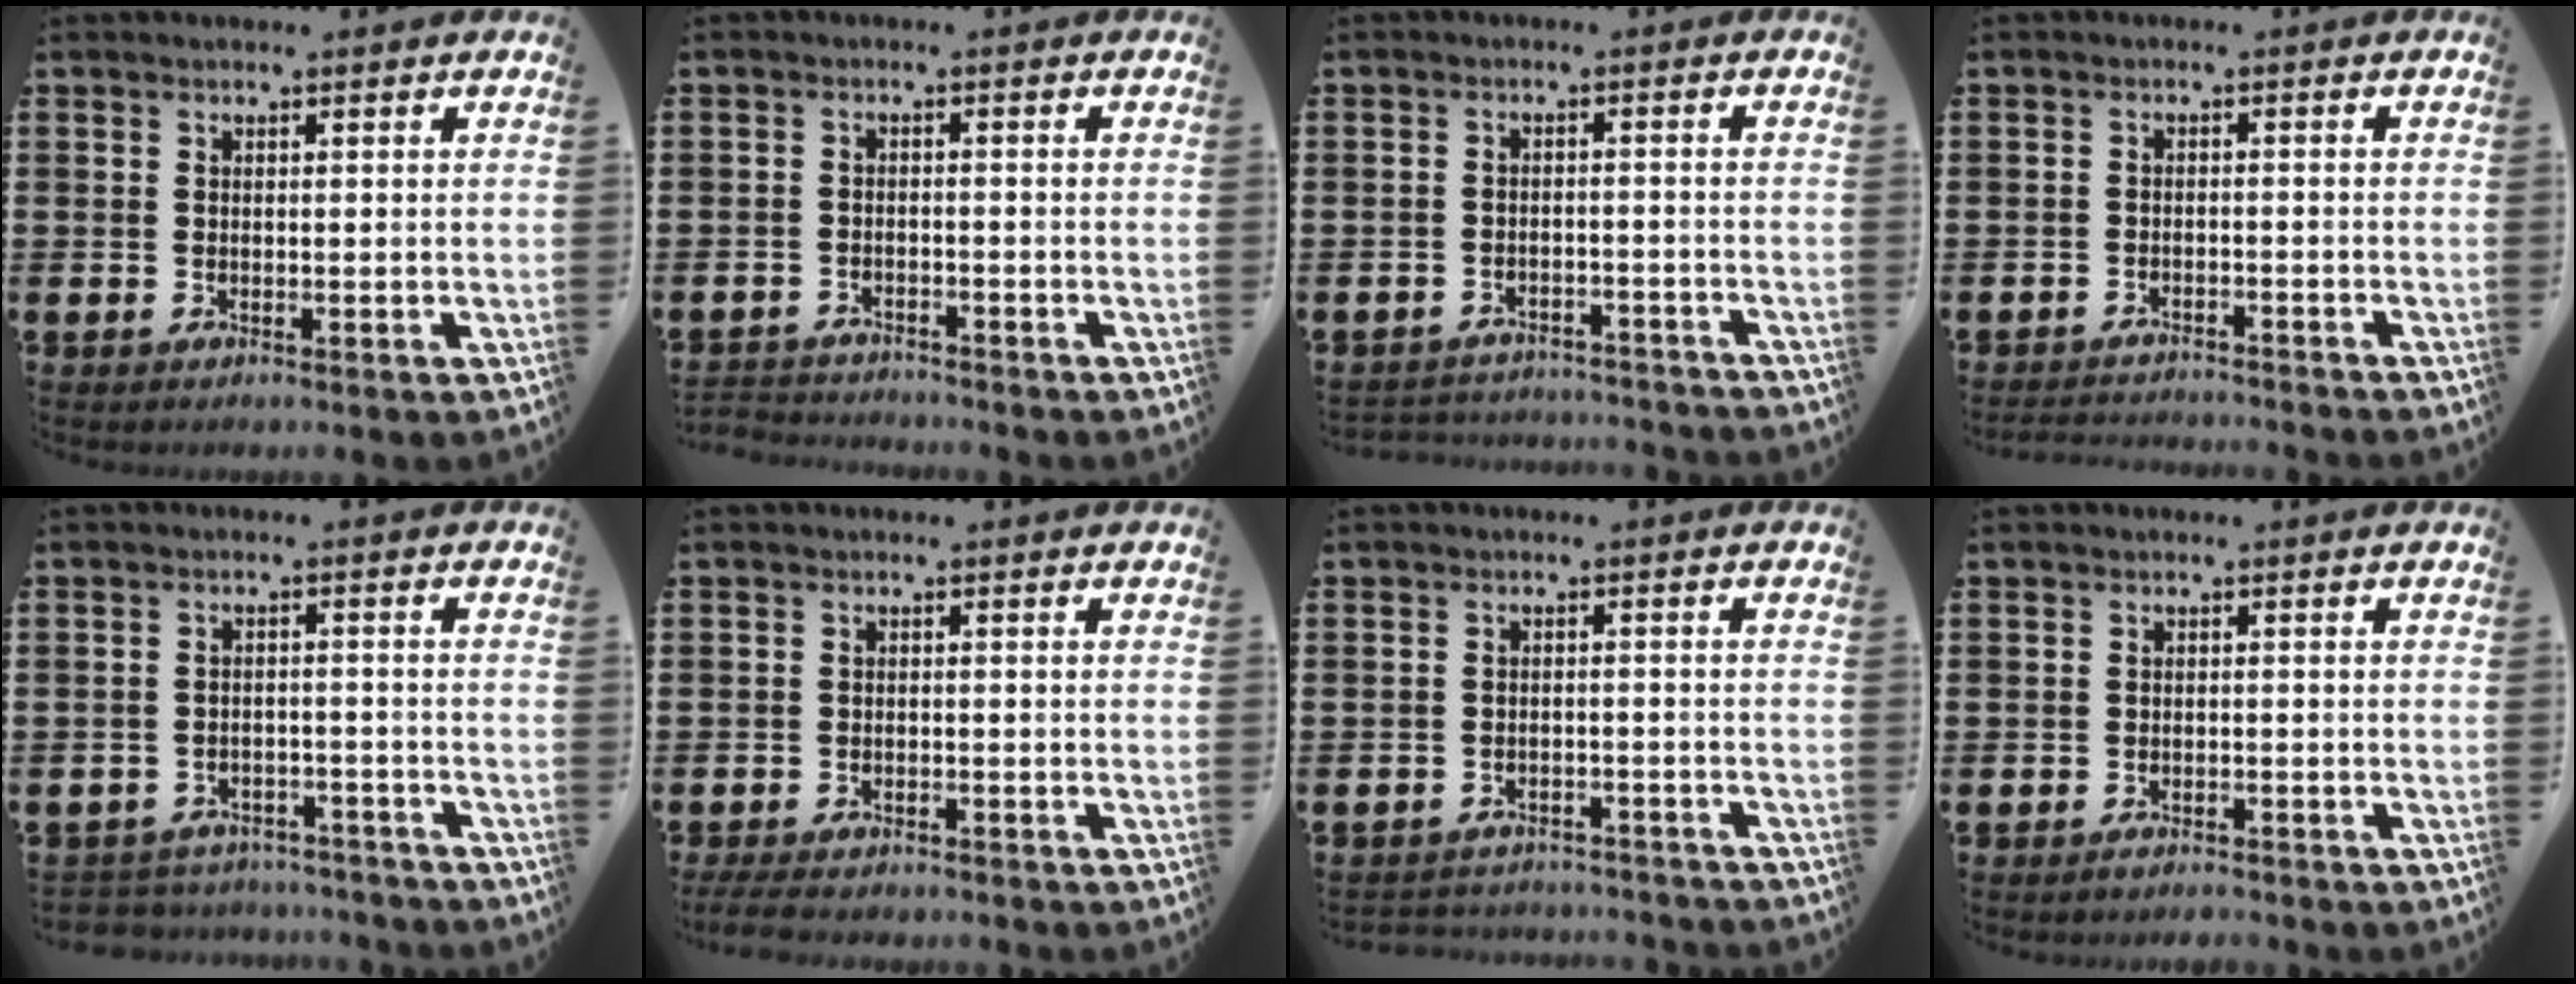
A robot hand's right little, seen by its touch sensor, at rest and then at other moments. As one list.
[{"total": 2.2, "force": [-2.2, 0.1, -0.3], "torque": [-0.001, 0.001, -0.050]}, {"total": 2.6, "force": [-2.6, 0.1, -0.2], "torque": [-0.004, 0.002, -0.057]}, {"total": 1.9, "force": [-1.9, -0.1, -0.1], "torque": [-0.002, 0.003, -0.040]}, {"total": 2.9, "force": [-2.9, 0.5, -0.3], "torque": [-0.004, 0.002, -0.064]}, {"total": 2.1, "force": [-2.0, 0.3, 0.6], "torque": [-0.012, 0.005, -0.042]}, {"total": 2.4, "force": [-2.3, 0.1, -0.2], "torque": [-0.004, 0.001, -0.052]}, {"total": 1.2, "force": [-1.2, 0.0, 0.1], "torque": [-0.005, 0.001, -0.024]}]